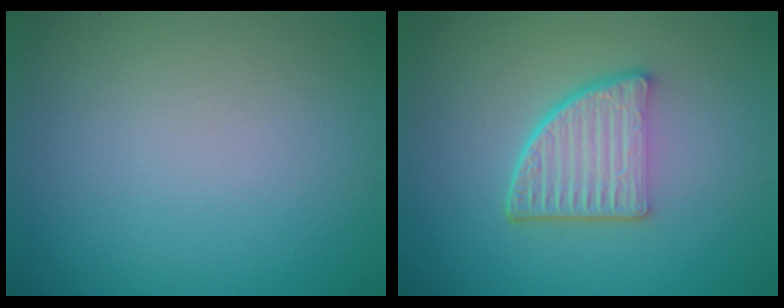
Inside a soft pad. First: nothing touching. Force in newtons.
{"total": 5.3, "press": 3.8, "slide": 3.8}